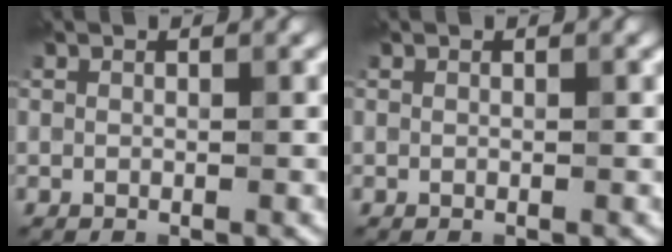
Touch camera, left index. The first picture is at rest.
{"total": 0.0}